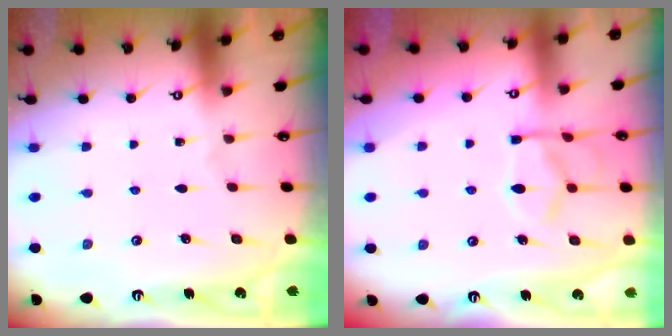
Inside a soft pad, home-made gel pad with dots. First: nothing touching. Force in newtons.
{"total": 11.1, "press": 11.0, "slide": 1.4}